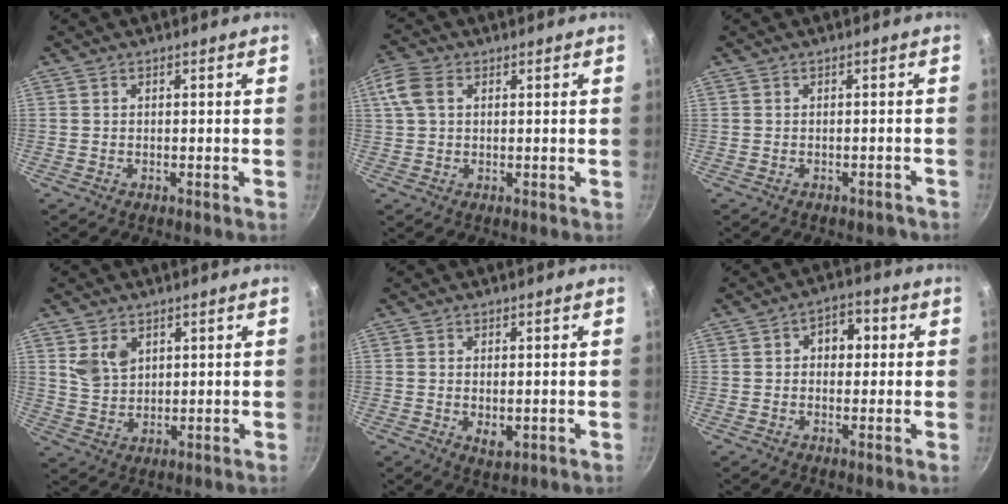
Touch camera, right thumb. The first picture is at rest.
{"total": 5.3, "force": [1.6, 3.6, 3.6], "torque": [-0.073, 0.009, 0.026]}
{"total": 1.6, "force": [-1.2, 0.9, 0.5], "torque": [0.002, 0.023, -0.002]}
{"total": 6.0, "force": [2.5, 4.2, 3.4], "torque": [-0.049, -0.016, 0.056]}
{"total": 2.9, "force": [-0.2, 1.8, 2.3], "torque": [-0.038, -0.010, 0.001]}
{"total": 5.6, "force": [1.0, 4.1, 3.7], "torque": [-0.017, 0.010, 0.006]}